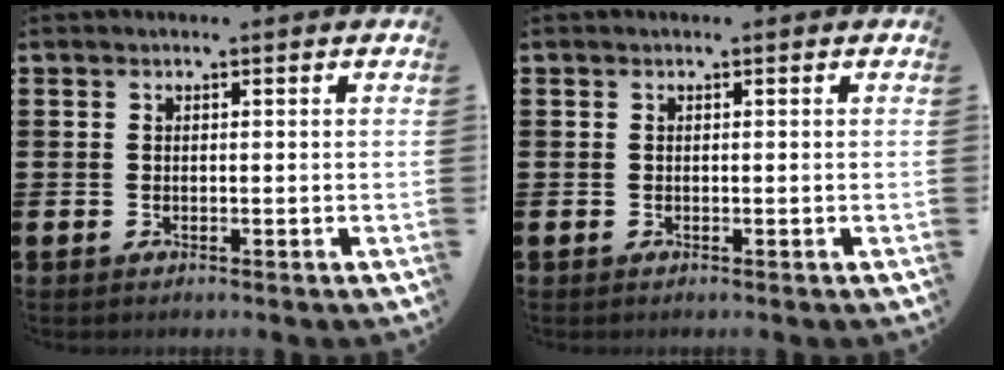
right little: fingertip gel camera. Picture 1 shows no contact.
{"total": 0.0}